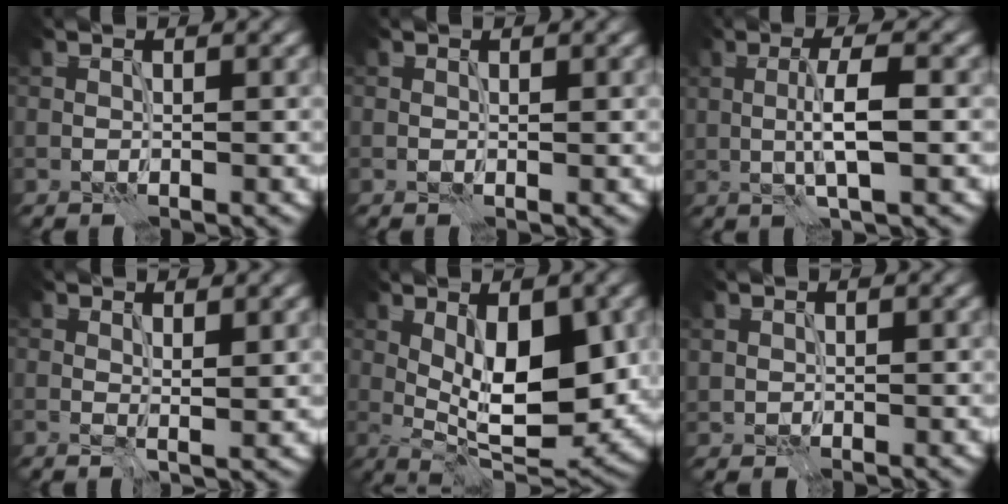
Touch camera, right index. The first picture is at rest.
{"total": 0.0}
{"total": 3.8, "force": [-0.2, 0.7, 3.7], "torque": [-0.069, 0.004, -0.003]}
{"total": 1.6, "force": [0.9, 0.4, 1.3], "torque": [-0.020, -0.005, 0.017]}
{"total": 10.0, "force": [0.8, 3.9, 9.1], "torque": [-0.132, 0.000, 0.014]}
{"total": 0.8, "force": [0.5, 0.6, 0.0], "torque": [-0.001, -0.002, 0.014]}